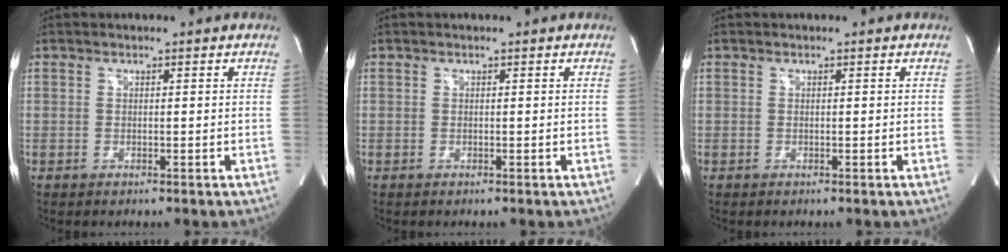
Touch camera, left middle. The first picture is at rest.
{"total": 0.0}
{"total": 0.0}